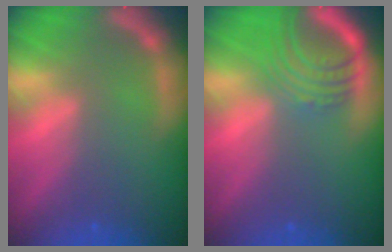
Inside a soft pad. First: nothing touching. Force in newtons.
{"total": 6.5}